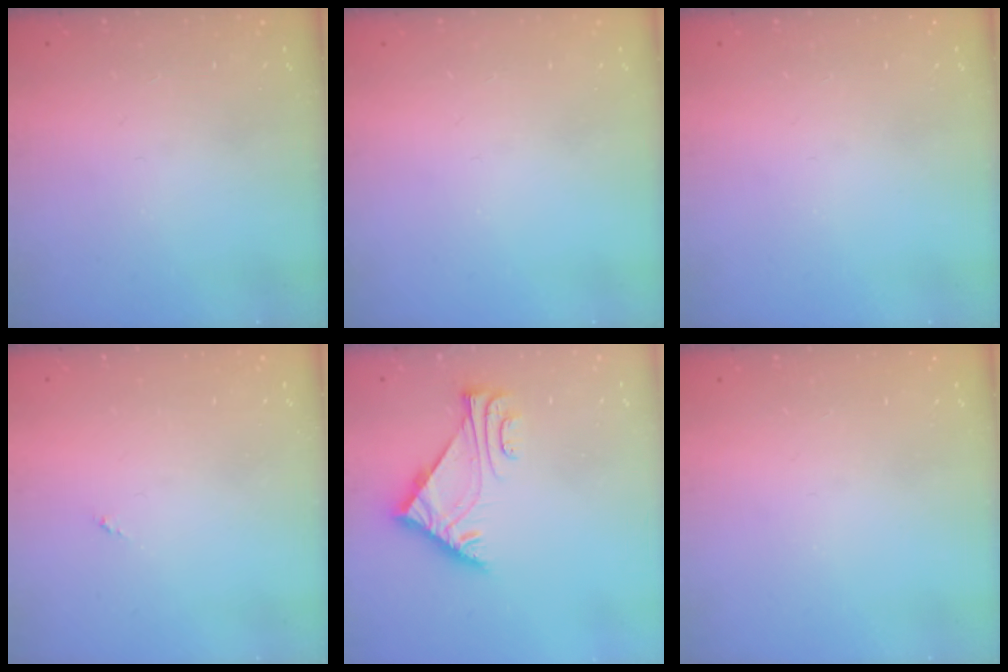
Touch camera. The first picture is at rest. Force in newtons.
{"total": 0.0}
{"total": 0.0}
{"total": 0.0}
{"total": 6.4, "press": 6.3, "slide": 0.9}
{"total": 0.0}